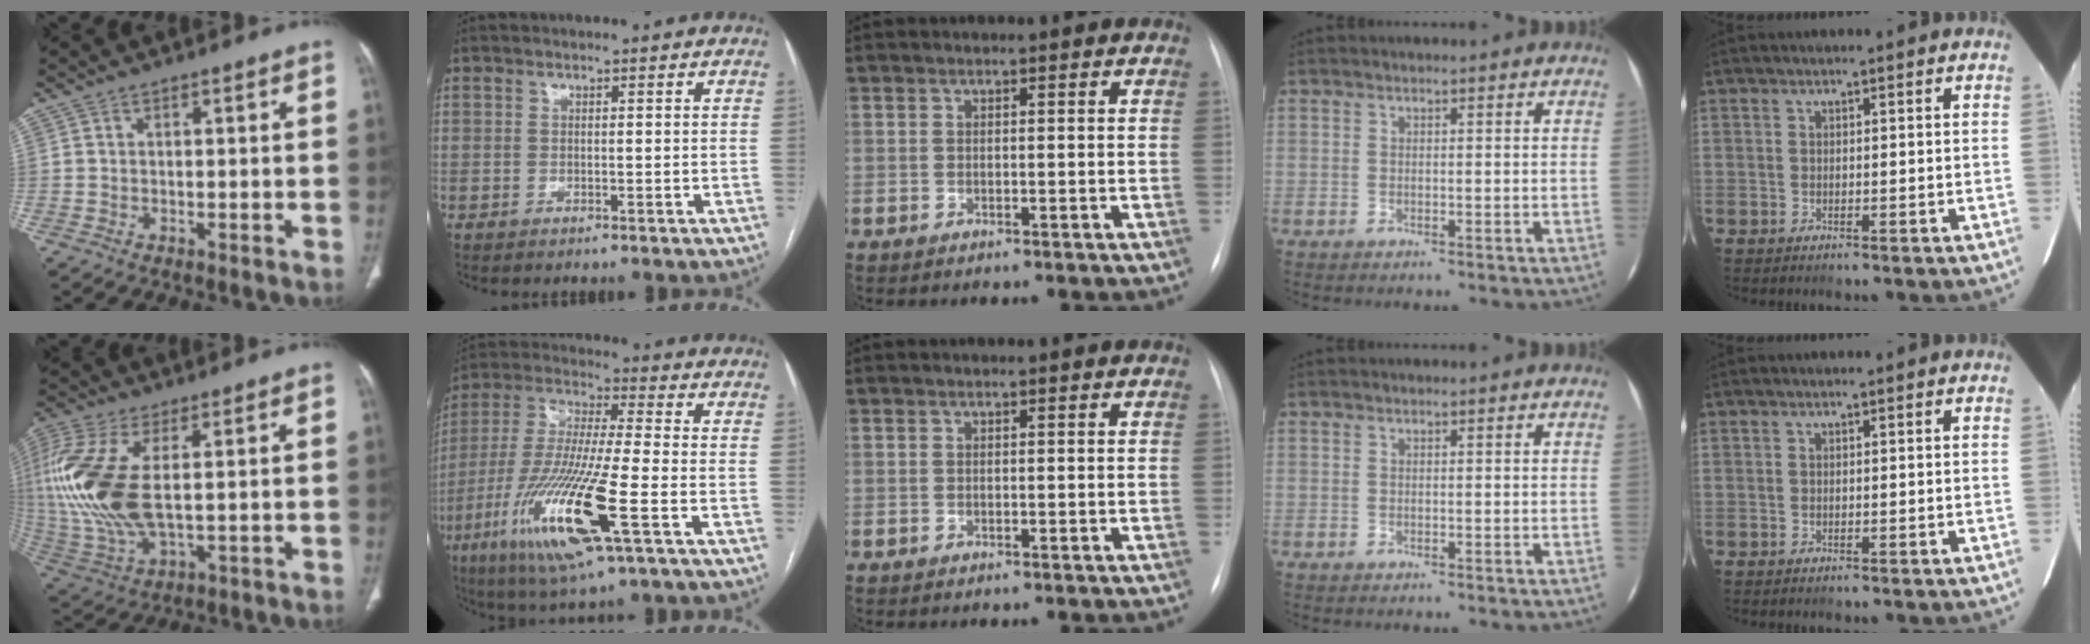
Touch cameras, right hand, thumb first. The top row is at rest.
{"thumb": {"total": 18.6, "force": [2.1, 8.8, 16.3], "torque": [-0.396, -0.011, 0.049]}, "index": {"total": 18.3, "force": [-6.9, 1.4, 16.9], "torque": [-0.363, -0.030, -0.127]}}